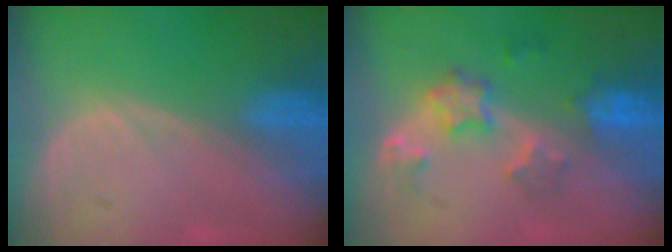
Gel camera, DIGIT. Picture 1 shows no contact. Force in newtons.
{"total": 6.0, "press": 5.5, "slide": 2.4}